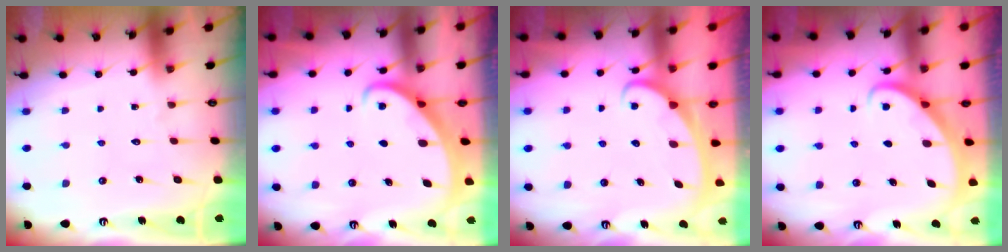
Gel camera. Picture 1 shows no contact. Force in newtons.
{"total": 2.1, "press": 2.1, "slide": 0.2}
{"total": 2.6, "press": 2.6, "slide": 0.3}
{"total": 2.7, "press": 2.7, "slide": 0.2}